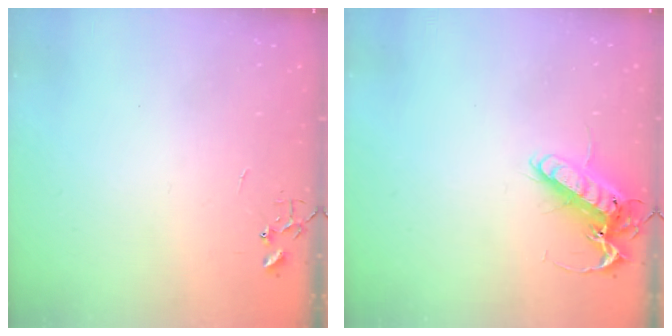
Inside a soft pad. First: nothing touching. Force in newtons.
{"total": 14.4, "press": 14.2, "slide": 2.2}